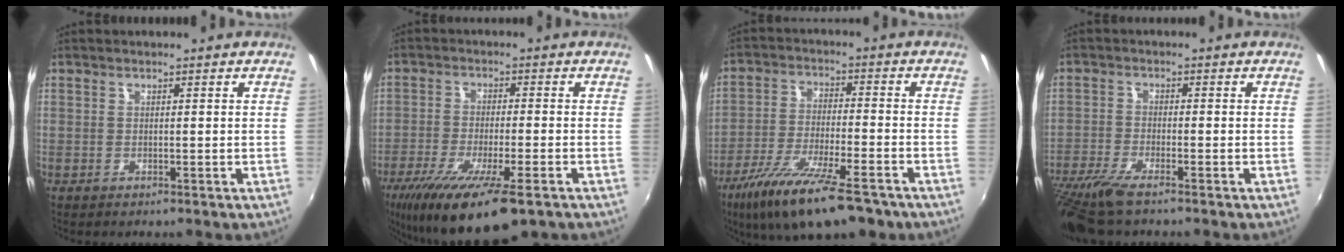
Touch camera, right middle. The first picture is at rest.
{"total": 16.2, "force": [-10.4, 3.3, 11.9], "torque": [-0.232, -0.059, -0.173]}
{"total": 16.7, "force": [-11.4, 4.5, 11.3], "torque": [-0.222, -0.045, -0.196]}
{"total": 9.9, "force": [-7.7, 1.6, 5.9], "torque": [-0.144, -0.041, -0.146]}